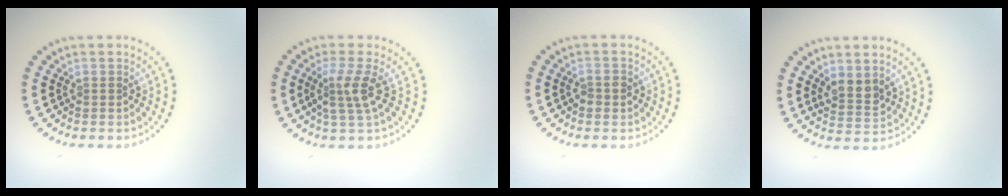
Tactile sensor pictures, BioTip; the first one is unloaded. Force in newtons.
{"total": 2.8, "press": 2.2, "slide": 1.7}
{"total": 1.3, "press": 1.3, "slide": 0.2}
{"total": 2.4, "press": 2.2, "slide": 1.0}